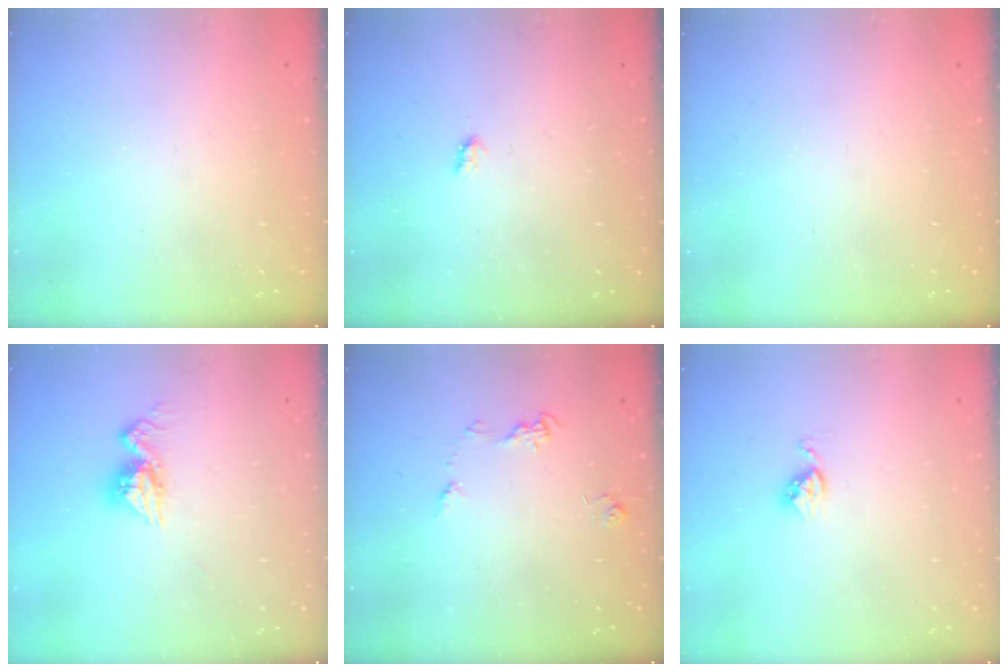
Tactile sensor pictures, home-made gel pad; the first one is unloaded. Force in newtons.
{"total": 1.9, "press": 1.9, "slide": 0.3}
{"total": 0.0}
{"total": 9.3, "press": 9.3, "slide": 0.6}
{"total": 5.7, "press": 5.7, "slide": 0.6}
{"total": 3.7, "press": 3.7, "slide": 0.5}